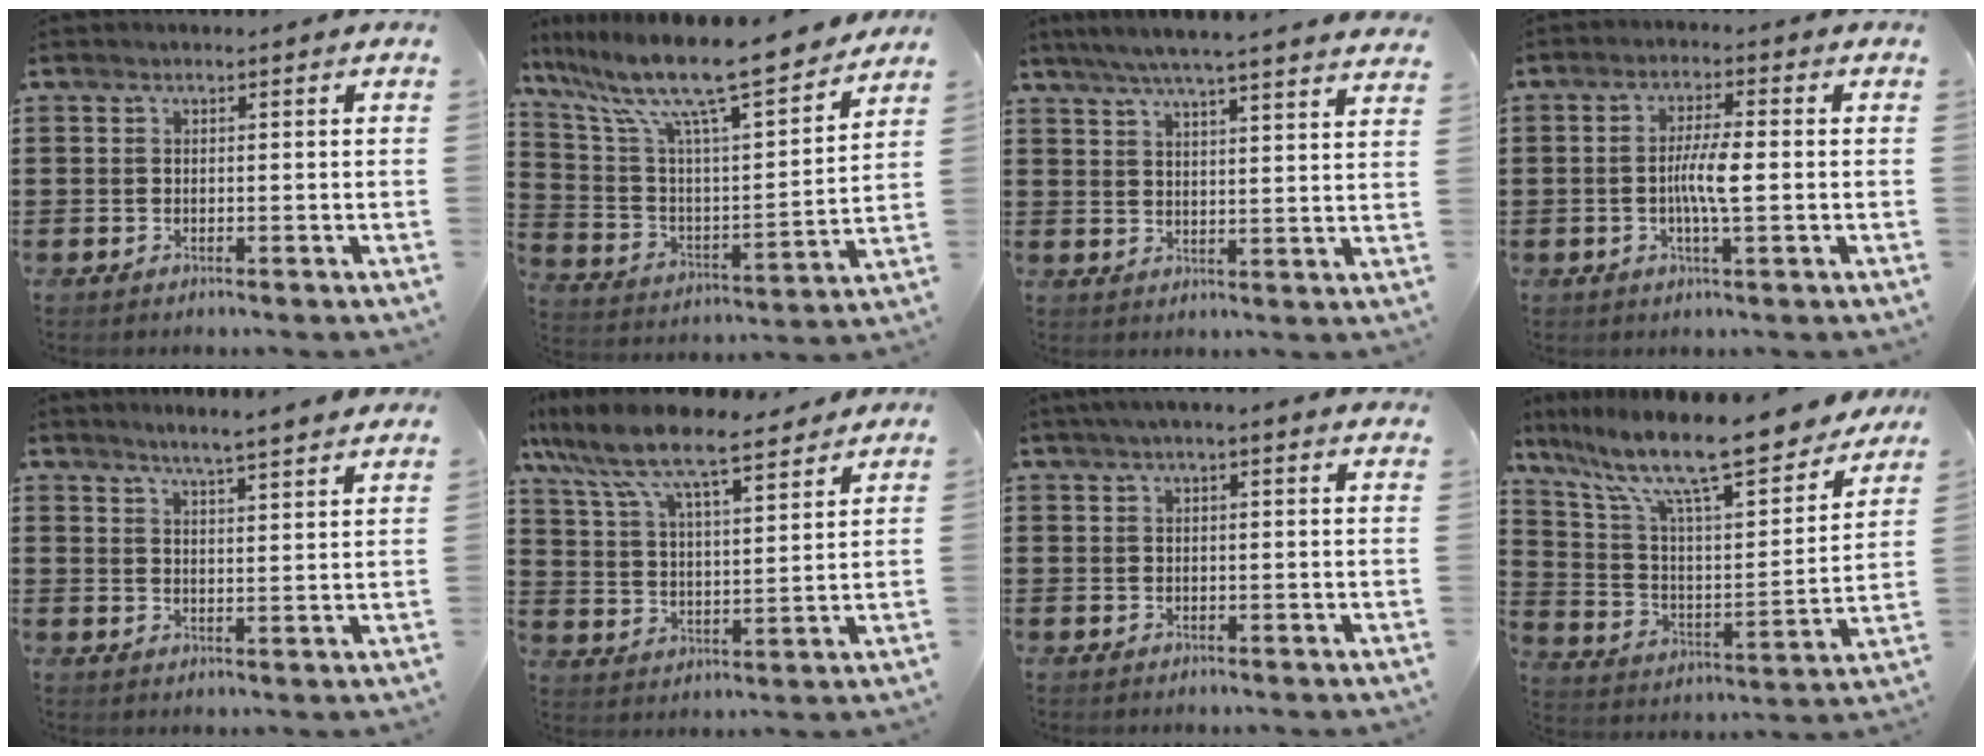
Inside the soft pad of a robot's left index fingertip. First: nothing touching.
{"total": 13.1, "force": [10.6, 0.9, 7.6], "torque": [-0.186, -0.071, 0.177]}
{"total": 5.3, "force": [4.8, -0.6, 2.1], "torque": [-0.056, -0.027, 0.082]}
{"total": 5.4, "force": [-0.5, 0.8, 5.3], "torque": [-0.101, -0.001, -0.015]}
{"total": 3.7, "force": [3.5, -0.8, 0.7], "torque": [-0.025, -0.018, 0.061]}
{"total": 9.0, "force": [7.9, 1.3, 4.2], "torque": [-0.113, -0.044, 0.133]}
{"total": 1.8, "force": [1.2, 0.2, 1.4], "torque": [-0.028, 0.003, 0.021]}
{"total": 14.5, "force": [11.9, 1.7, 8.2], "torque": [-0.193, -0.080, 0.201]}